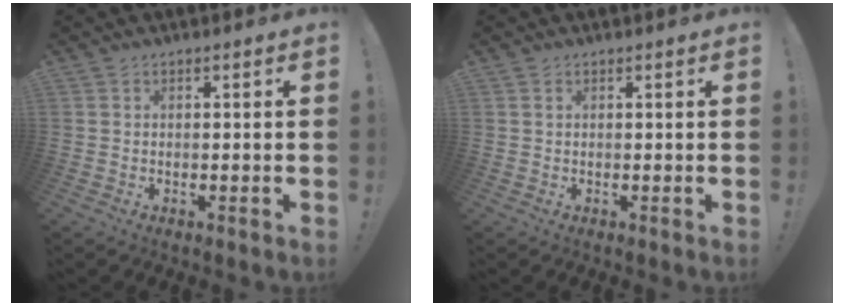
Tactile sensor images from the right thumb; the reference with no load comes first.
{"total": 0.7, "force": [0.4, 0.5, 0.2], "torque": [0.003, -0.002, 0.007]}